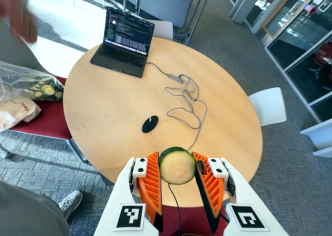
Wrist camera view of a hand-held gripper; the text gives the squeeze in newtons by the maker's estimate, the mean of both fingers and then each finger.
{"total": 11.6, "left": 11.6, "right": 11.6}